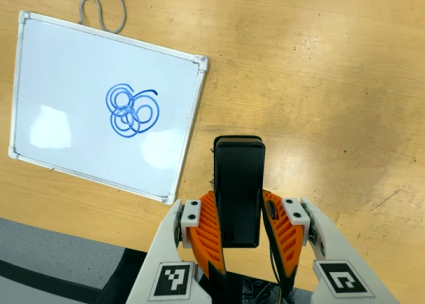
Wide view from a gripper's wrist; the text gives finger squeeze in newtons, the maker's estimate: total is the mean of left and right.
{"total": 5.1, "left": 3.4, "right": 6.8}